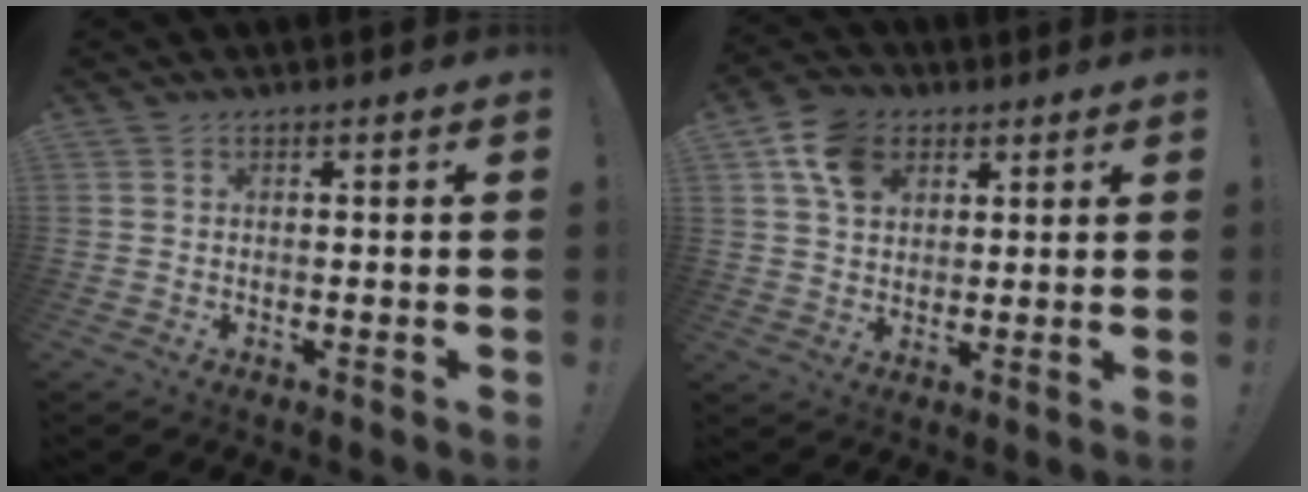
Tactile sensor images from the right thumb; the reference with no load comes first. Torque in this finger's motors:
{"motor_torque": [-0.05, -0.01, -0.02, 0.14, 0.04]}